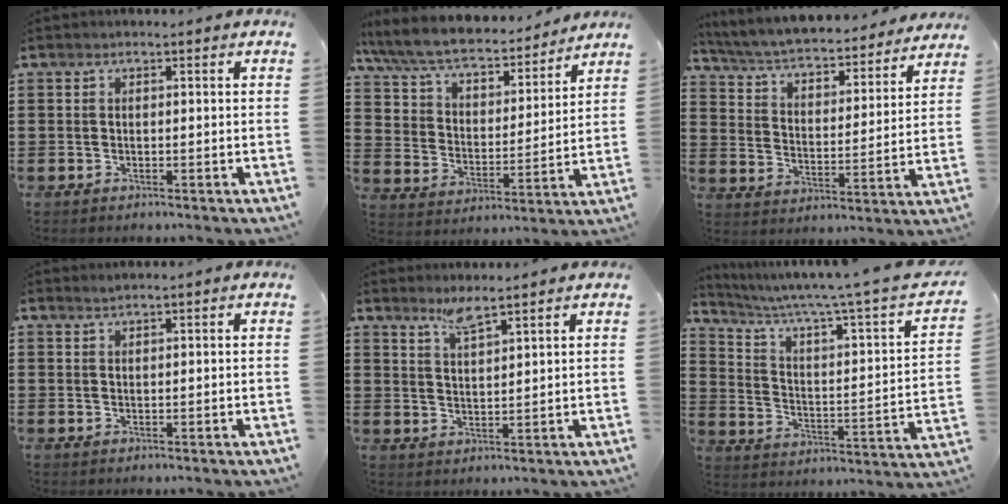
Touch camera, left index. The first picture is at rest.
{"total": 7.2, "force": [6.6, 1.8, 2.4], "torque": [-0.080, -0.042, 0.113]}
{"total": 4.8, "force": [4.6, 0.2, 1.3], "torque": [-0.050, -0.039, 0.071]}
{"total": 0.7, "force": [0.7, -0.1, 0.2], "torque": [-0.004, -0.002, 0.014]}
{"total": 3.4, "force": [3.0, -0.2, 1.5], "torque": [-0.038, -0.006, 0.055]}
{"total": 5.3, "force": [3.8, -0.1, 3.6], "torque": [-0.085, -0.037, 0.055]}